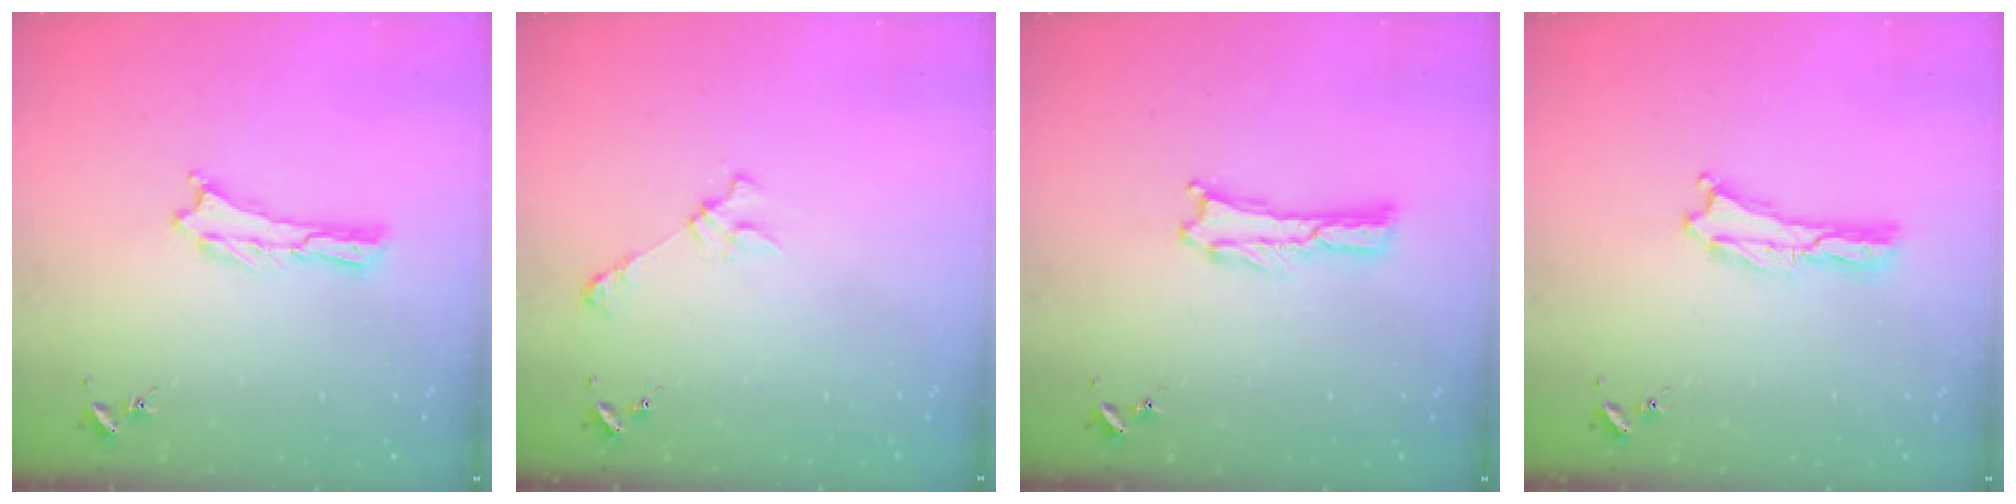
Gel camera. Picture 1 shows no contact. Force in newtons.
{"total": 2.4, "press": 2.4, "slide": 0.3}
{"total": 0.0}
{"total": 0.0}